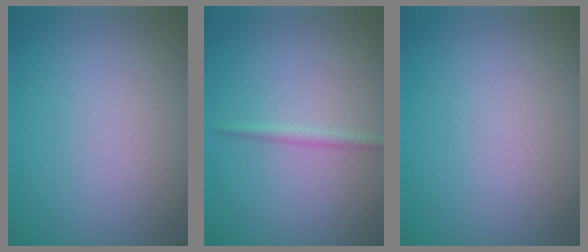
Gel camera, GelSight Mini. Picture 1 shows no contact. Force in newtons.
{"total": 1.0, "press": 1.0, "slide": 0.0}
{"total": 0.0}